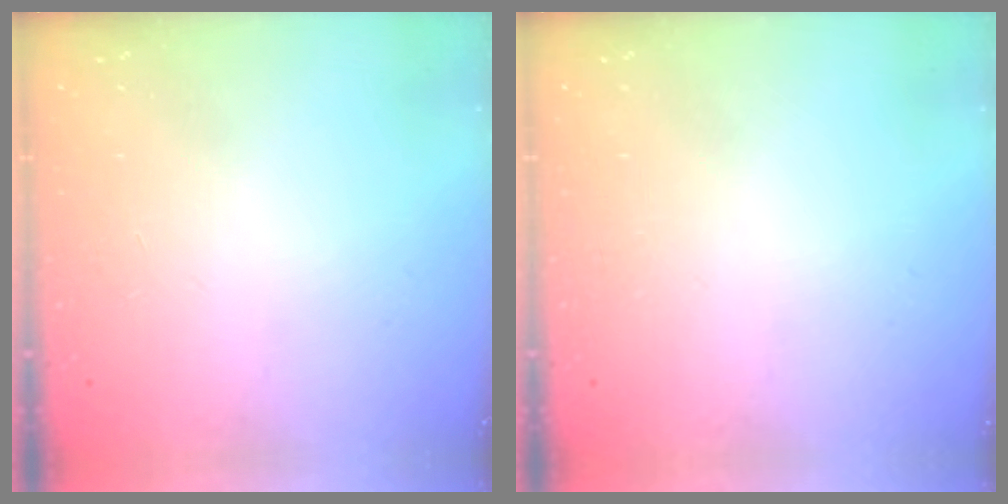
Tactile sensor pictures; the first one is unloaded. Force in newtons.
{"total": 0.0}